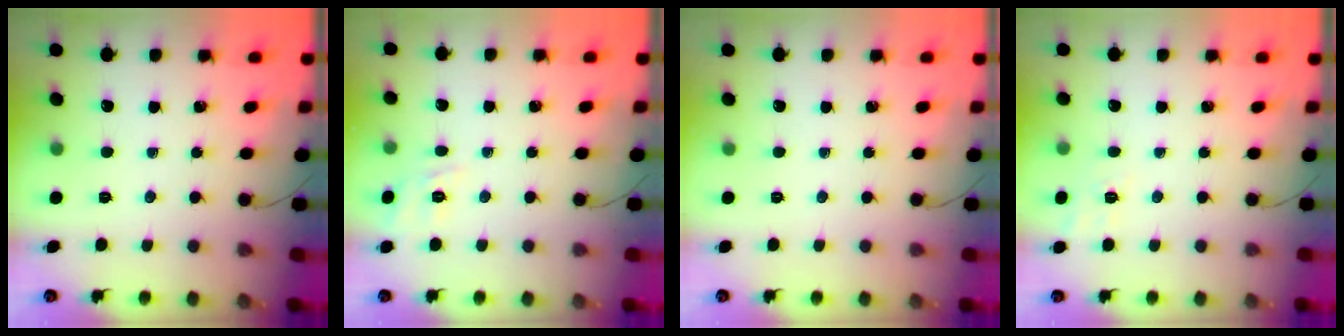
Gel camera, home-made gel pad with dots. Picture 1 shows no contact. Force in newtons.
{"total": 2.4, "press": 1.4, "slide": 2.0}
{"total": 0.0}
{"total": 7.0, "press": 6.7, "slide": 2.0}